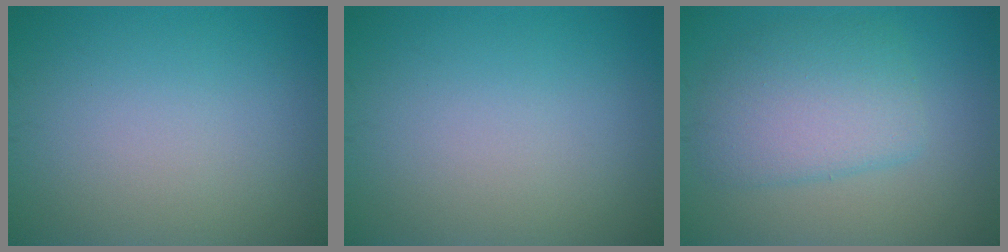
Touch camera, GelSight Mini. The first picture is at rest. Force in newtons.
{"total": 0.0}
{"total": 5.1, "press": 5.1, "slide": 0.2}